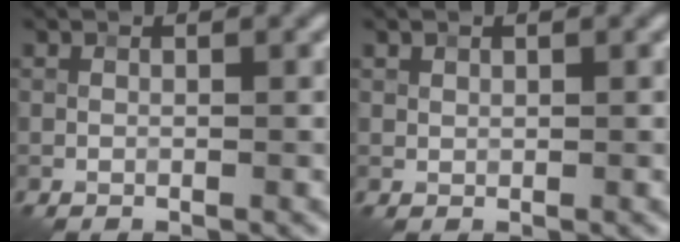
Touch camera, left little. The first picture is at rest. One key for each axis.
{"total": 0.6, "fx": 0.4, "fy": 0.4, "fz": 0.1, "tx": -0.001, "ty": 0.000, "tz": 0.009}